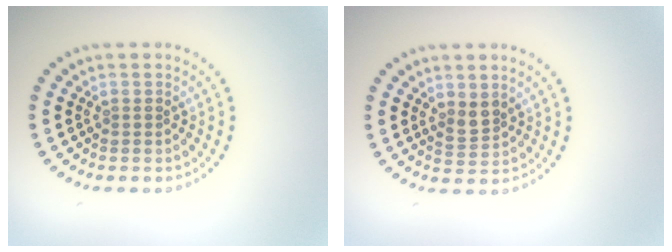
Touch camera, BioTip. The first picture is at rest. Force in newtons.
{"total": 1.7, "press": 1.4, "slide": 0.9}